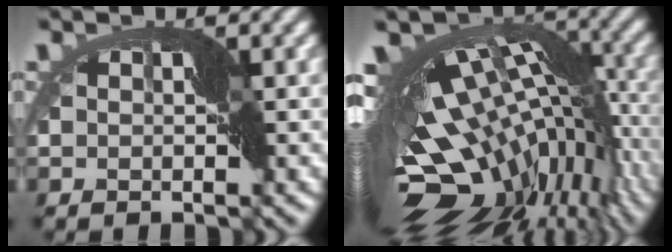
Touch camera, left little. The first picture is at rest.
{"total": 16.7, "force": [-3.3, 8.0, 14.3], "torque": [-0.212, 0.001, -0.031]}